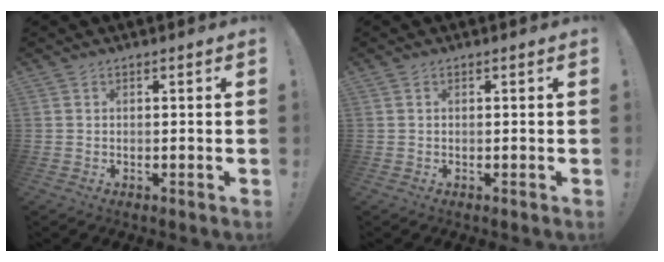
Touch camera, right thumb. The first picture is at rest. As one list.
[{"total": 0.0}]